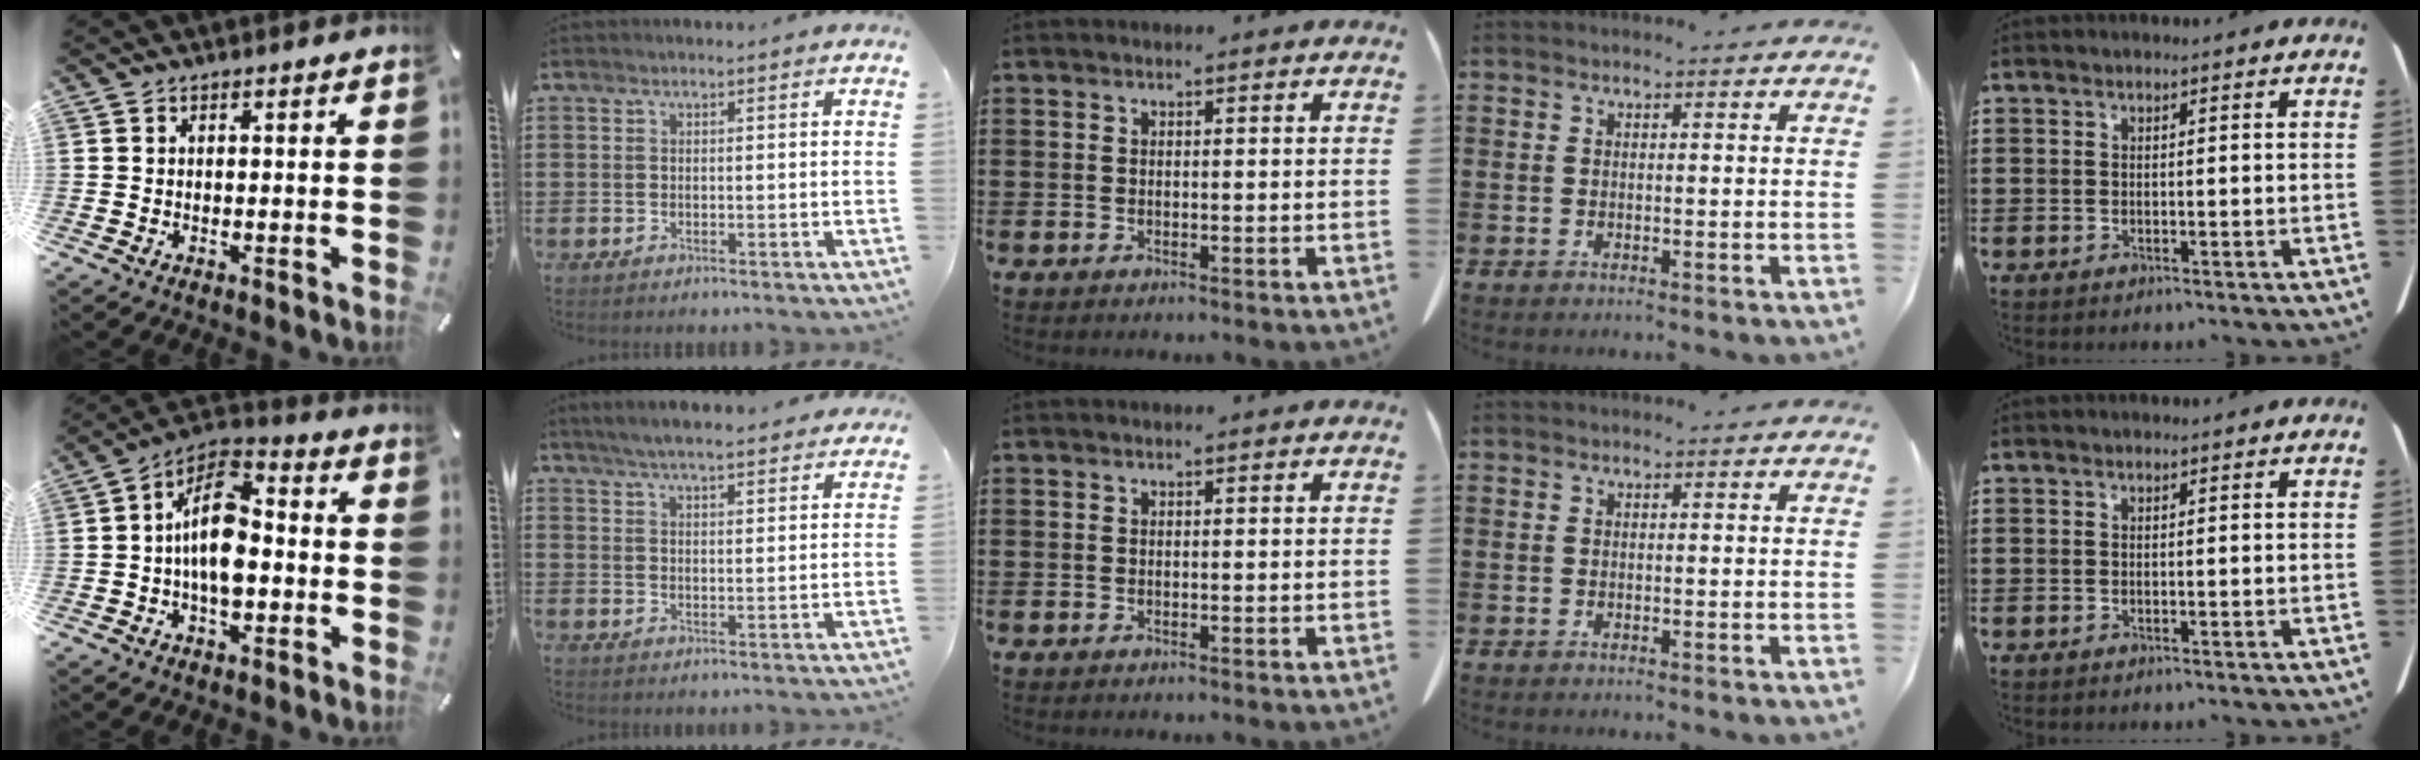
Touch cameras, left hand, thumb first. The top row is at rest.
{"thumb": {"total": 13.2, "force": [-1.7, 7.6, 10.6], "torque": [-0.202, 0.000, -0.031]}, "index": {"total": 4.7, "force": [4.5, 0.1, 1.5], "torque": [-0.042, -0.014, 0.081]}}